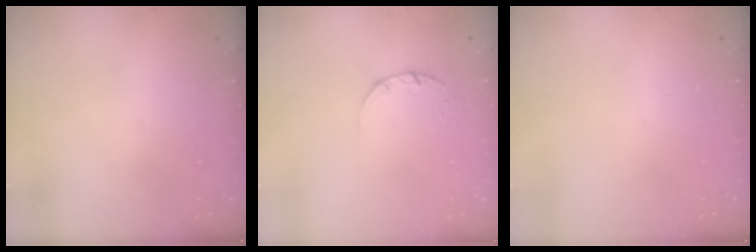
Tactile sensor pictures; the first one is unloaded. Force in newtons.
{"total": 2.4, "press": 2.3, "slide": 0.3}
{"total": 0.0}